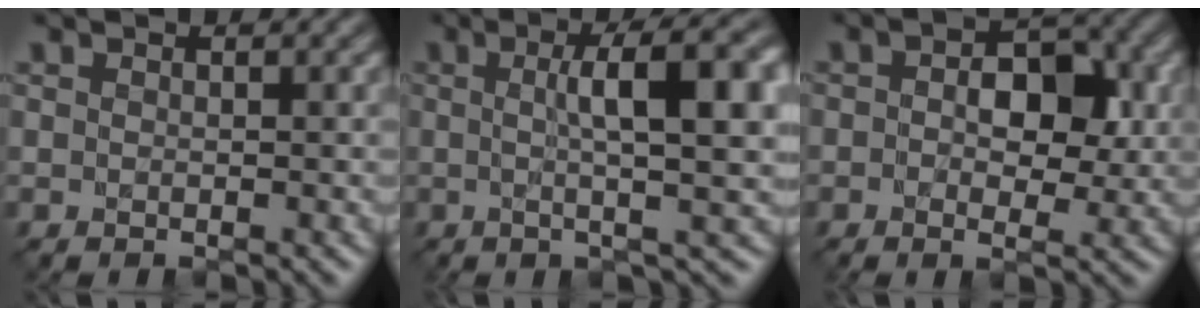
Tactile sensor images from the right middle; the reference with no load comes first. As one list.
[{"total": 9.2, "force": [1.5, 2.1, 8.9], "torque": [-0.106, 0.017, 0.018]}, {"total": 5.6, "force": [0.6, 3.3, 4.6], "torque": [-0.058, 0.005, 0.003]}]